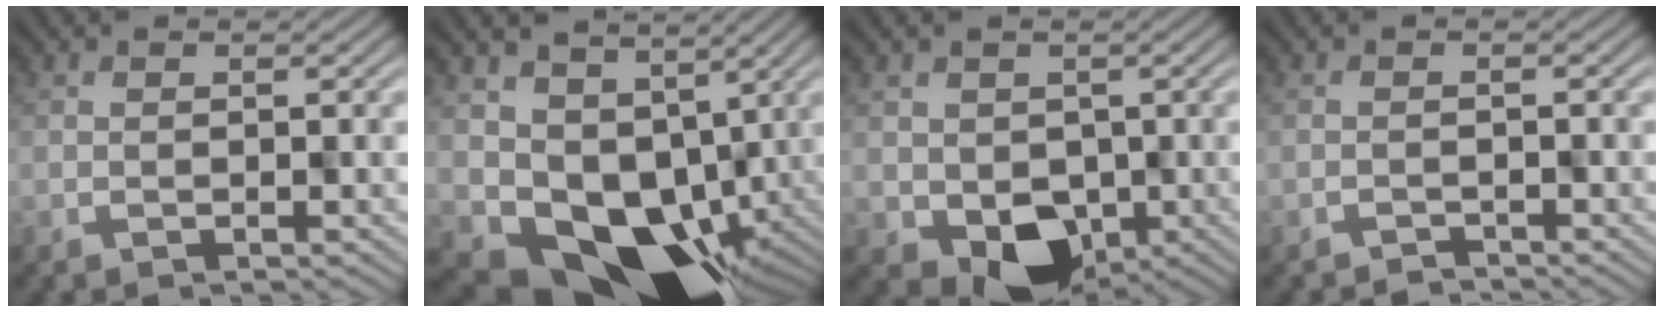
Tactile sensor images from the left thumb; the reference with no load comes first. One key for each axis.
{"total": 11.1, "fx": 0.7, "fy": 8.9, "fz": 6.6, "tx": -0.108, "ty": -0.043, "tz": 0.028}
{"total": 6.7, "fx": -1.7, "fy": 5.5, "fz": 3.5, "tx": -0.065, "ty": -0.034, "tz": -0.008}
{"total": 1.4, "fx": -1.4, "fy": 0.1, "fz": -0.1, "tx": 0.004, "ty": 0.002, "tz": -0.025}